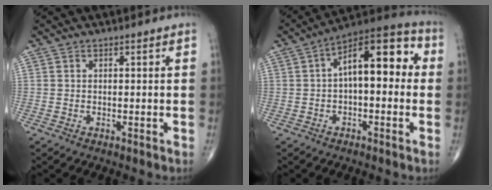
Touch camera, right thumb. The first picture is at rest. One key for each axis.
{"total": 14.4, "fx": 1.5, "fy": 6.8, "fz": 12.6, "tx": -0.162, "ty": 0.044, "tz": 0.013}